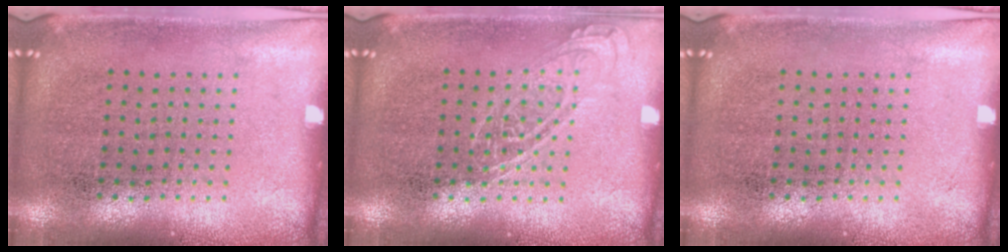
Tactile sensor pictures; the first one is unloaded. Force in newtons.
{"total": 1.8, "press": 1.8, "slide": 0.2}
{"total": 0.0}